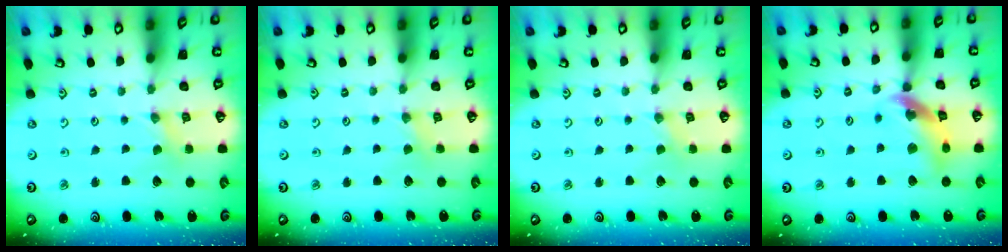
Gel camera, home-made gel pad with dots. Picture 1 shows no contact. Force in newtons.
{"total": 2.2, "press": 2.2, "slide": 0.4}
{"total": 0.0}
{"total": 14.1, "press": 14.0, "slide": 1.7}